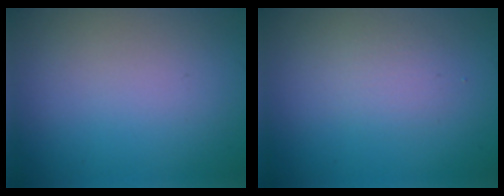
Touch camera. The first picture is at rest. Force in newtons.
{"total": 1.6, "press": 1.6, "slide": 0.1}